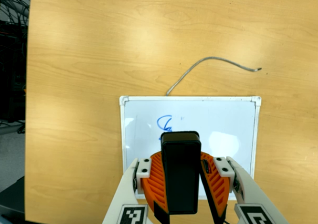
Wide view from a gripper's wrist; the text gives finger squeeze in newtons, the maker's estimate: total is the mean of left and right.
{"total": 9.5, "left": 9.3, "right": 9.7}